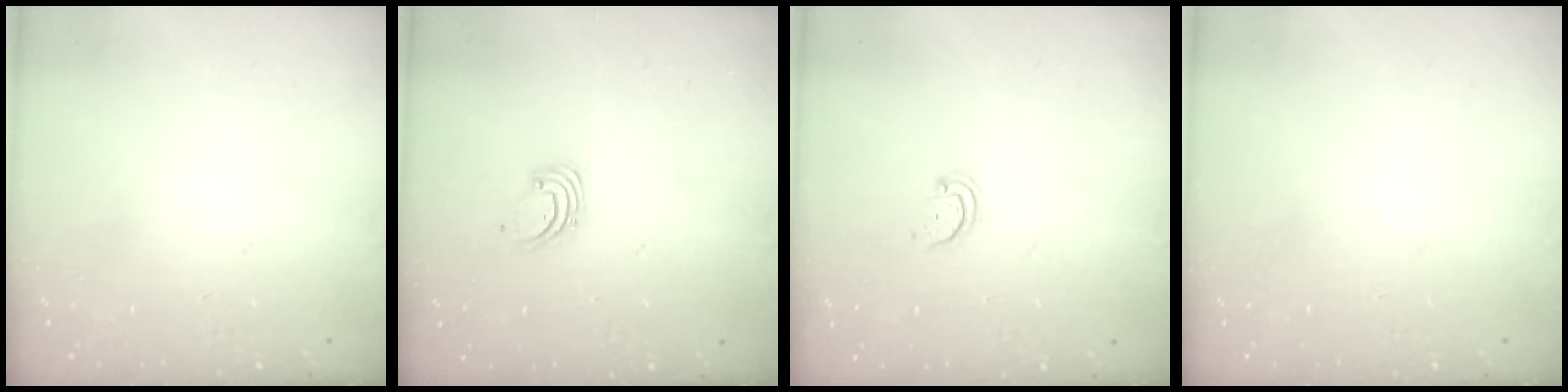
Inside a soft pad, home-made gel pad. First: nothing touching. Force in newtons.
{"total": 1.4, "press": 1.4, "slide": 0.1}
{"total": 2.2, "press": 2.2, "slide": 0.4}
{"total": 0.0}